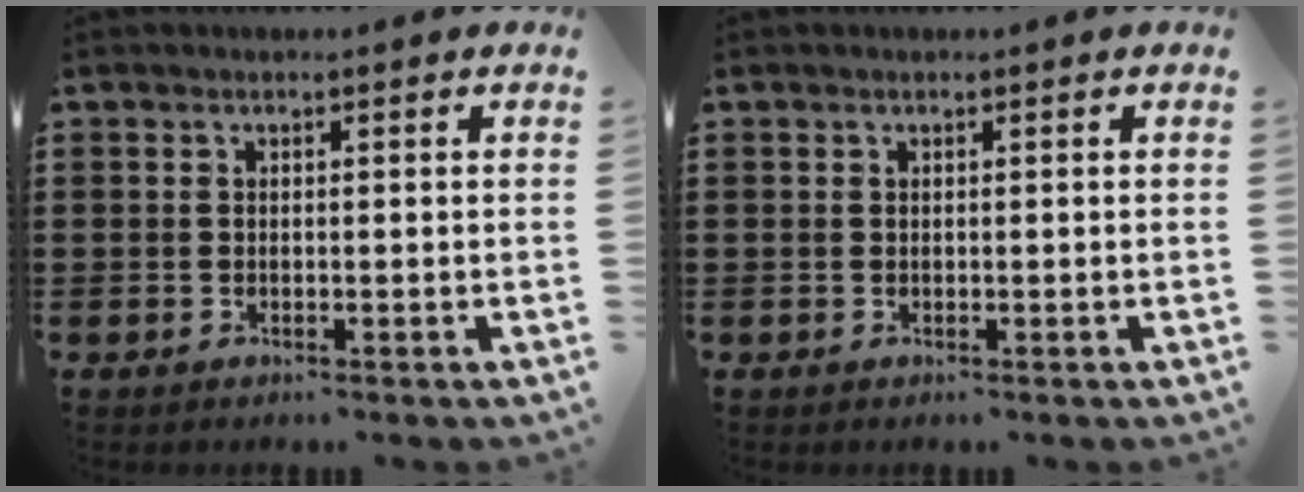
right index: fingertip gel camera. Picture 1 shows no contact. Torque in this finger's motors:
{"motor_torque": [-0.15, 0.48, 0.02, -0.01]}